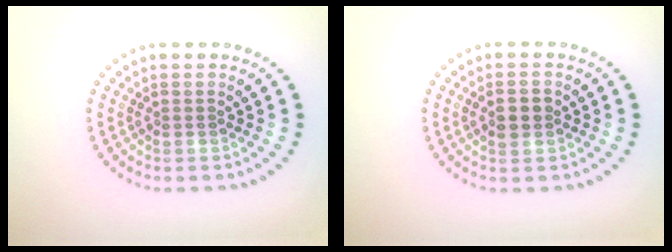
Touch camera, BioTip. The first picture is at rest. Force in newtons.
{"total": 1.9, "press": 1.9, "slide": 0.1}